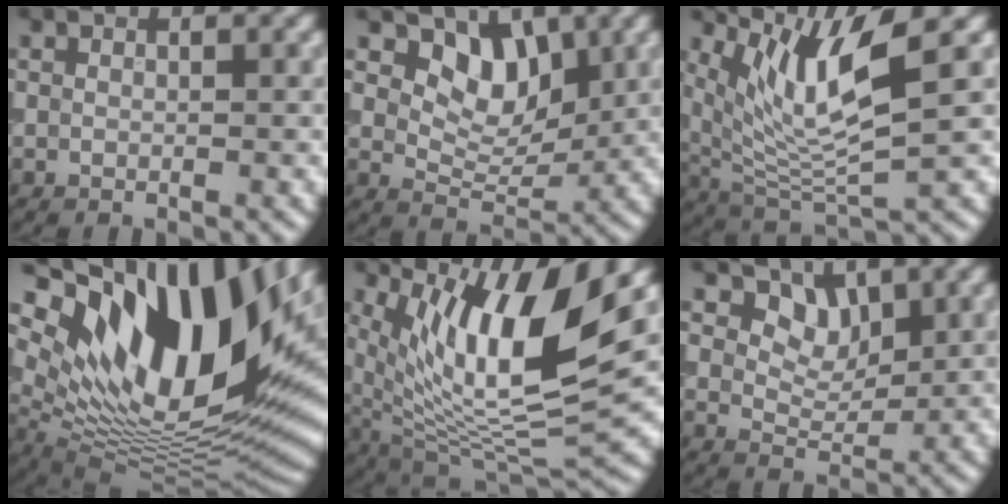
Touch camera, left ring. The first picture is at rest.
{"total": 4.6, "force": [2.4, 2.9, 2.7], "torque": [-0.042, -0.012, 0.035]}
{"total": 7.2, "force": [3.6, 1.5, 6.0], "torque": [-0.122, -0.009, 0.073]}
{"total": 18.1, "force": [7.8, 8.2, 14.1], "torque": [-0.250, 0.002, 0.131]}
{"total": 13.1, "force": [5.0, 4.1, 11.4], "torque": [-0.195, 0.002, 0.089]}
{"total": 3.1, "force": [1.9, 1.9, 1.4], "torque": [-0.030, -0.020, 0.038]}